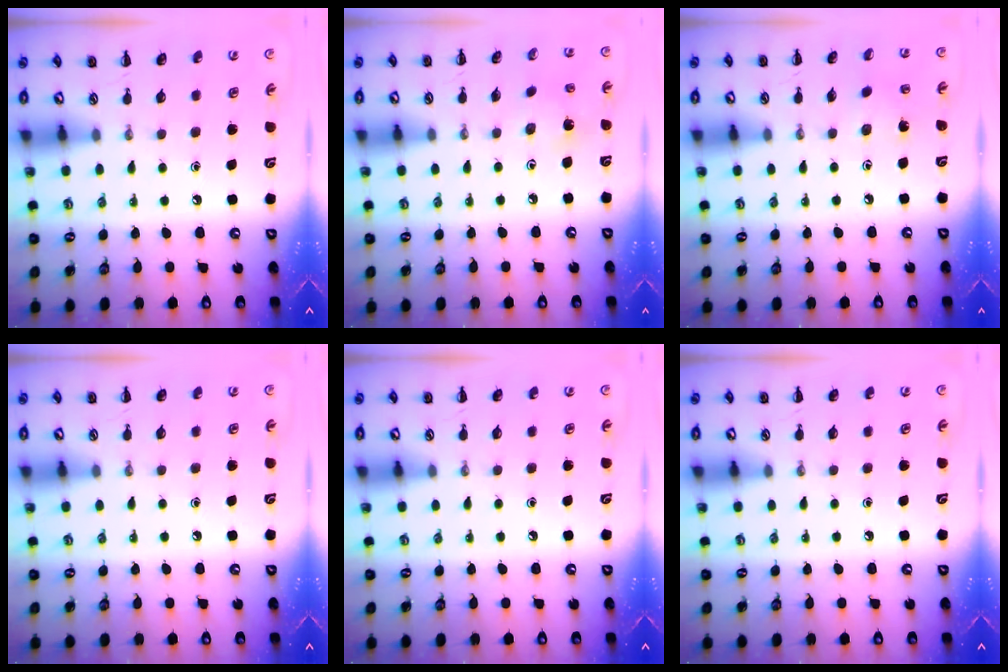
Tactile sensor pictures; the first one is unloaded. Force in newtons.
{"total": 2.6, "press": 2.5, "slide": 0.8}
{"total": 1.9, "press": 1.8, "slide": 0.6}
{"total": 0.0}
{"total": 0.0}
{"total": 0.0}